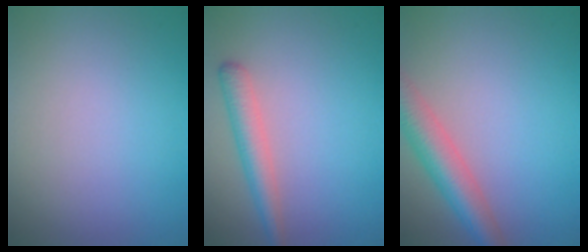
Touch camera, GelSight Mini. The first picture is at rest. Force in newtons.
{"total": 2.8, "press": 2.8, "slide": 0.2}
{"total": 6.0, "press": 6.0, "slide": 0.2}